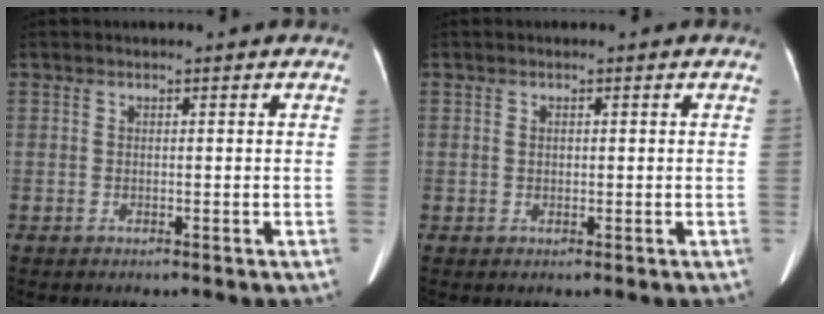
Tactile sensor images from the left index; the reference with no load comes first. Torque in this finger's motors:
{"motor_torque": [-0.22, -0.24, -0.02, -0.01]}